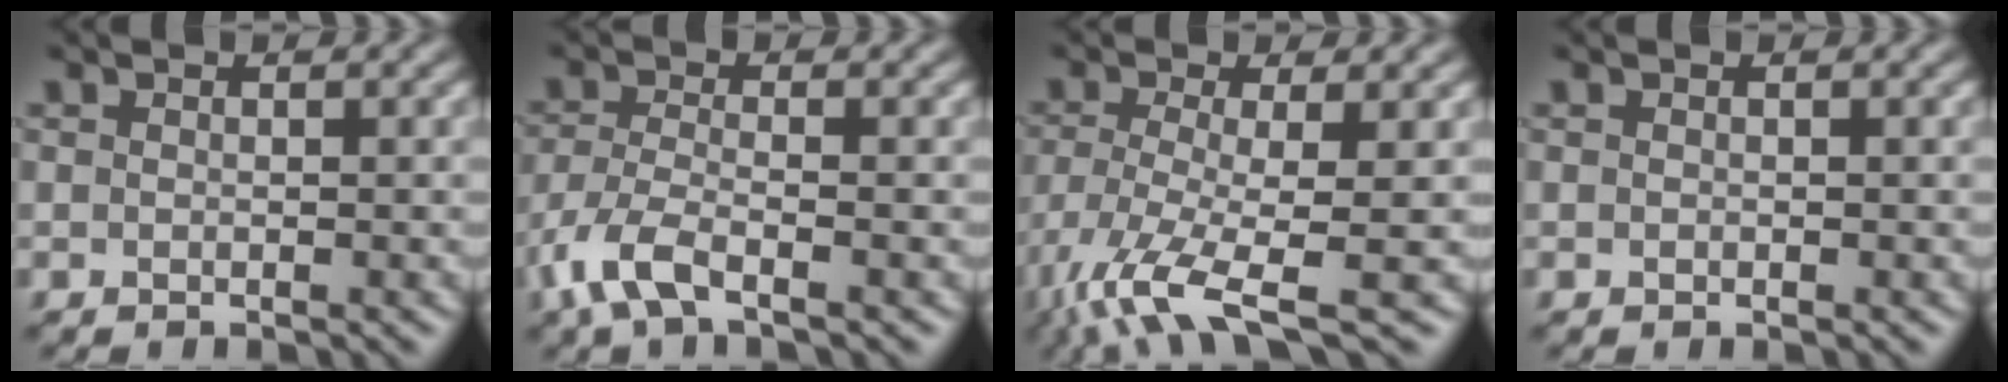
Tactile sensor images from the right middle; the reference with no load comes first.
{"total": 4.2, "force": [-2.6, 1.4, 3.1], "torque": [-0.080, -0.011, -0.064]}
{"total": 7.6, "force": [-4.3, 1.8, 6.0], "torque": [-0.126, -0.015, -0.086]}
{"total": 0.0}